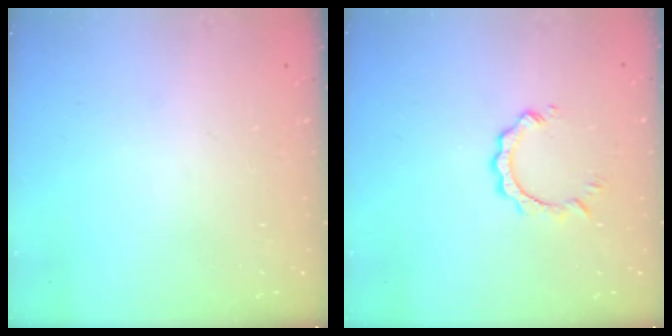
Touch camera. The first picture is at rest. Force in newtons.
{"total": 4.5, "press": 4.5, "slide": 0.3}